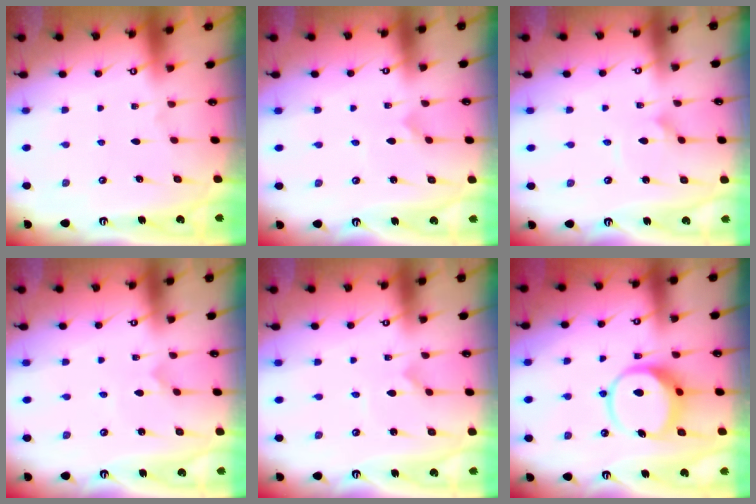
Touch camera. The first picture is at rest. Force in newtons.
{"total": 0.0}
{"total": 2.2, "press": 2.2, "slide": 0.1}
{"total": 1.0, "press": 1.0, "slide": 0.0}
{"total": 0.0}
{"total": 11.0, "press": 10.9, "slide": 1.5}